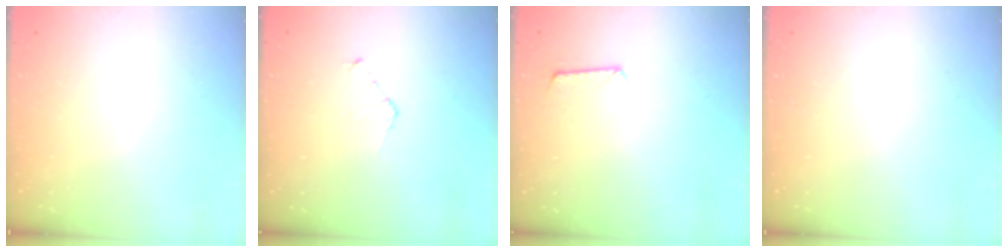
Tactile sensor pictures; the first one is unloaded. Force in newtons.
{"total": 4.0, "press": 4.0, "slide": 0.3}
{"total": 6.2, "press": 6.2, "slide": 0.5}
{"total": 0.0}